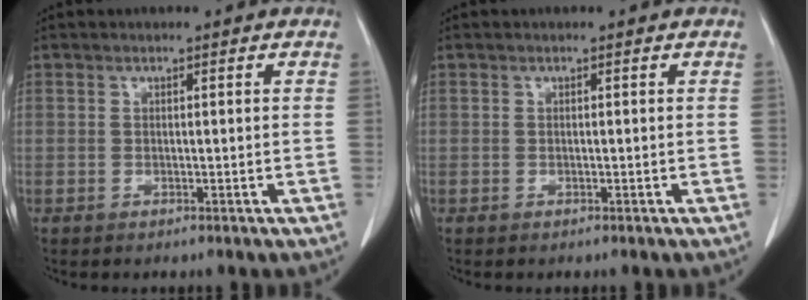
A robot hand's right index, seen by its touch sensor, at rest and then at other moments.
{"total": 0.0}